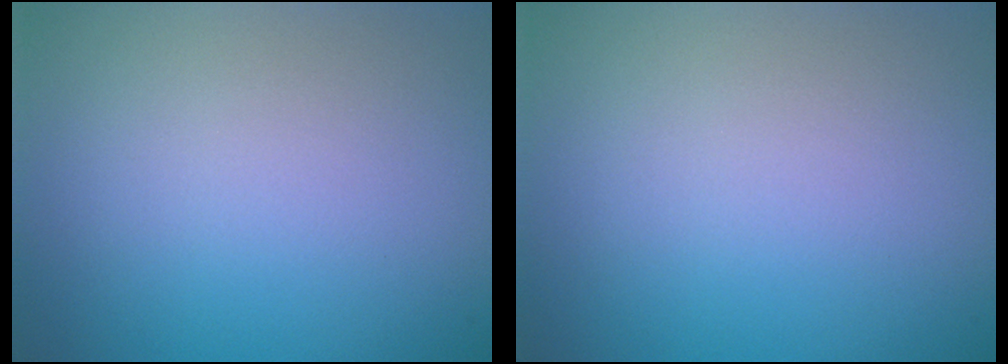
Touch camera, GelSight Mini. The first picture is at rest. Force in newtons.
{"total": 0.0}